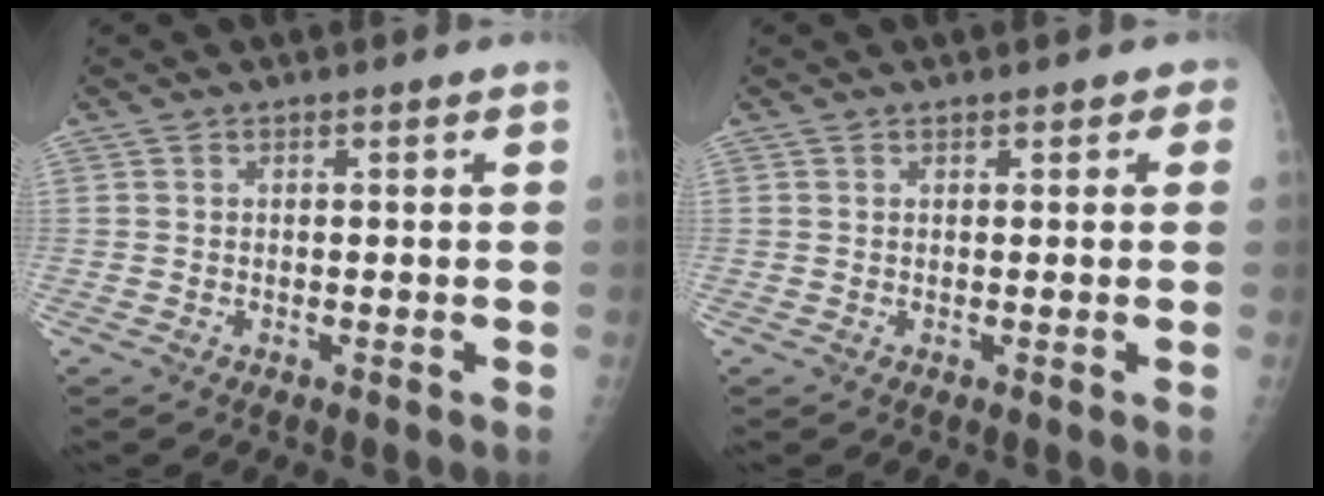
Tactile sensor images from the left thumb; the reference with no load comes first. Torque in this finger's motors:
{"motor_torque": [-0.46, -0.13, -0.07, -0.10, 0.05]}